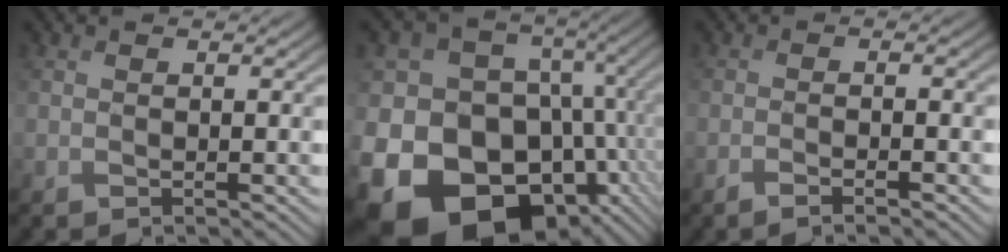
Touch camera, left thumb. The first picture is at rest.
{"total": 21.5, "force": [-8.1, 16.0, 11.9], "torque": [-0.254, -0.025, -0.124]}
{"total": 2.1, "force": [-1.5, 0.1, 1.5], "torque": [-0.016, 0.002, -0.038]}